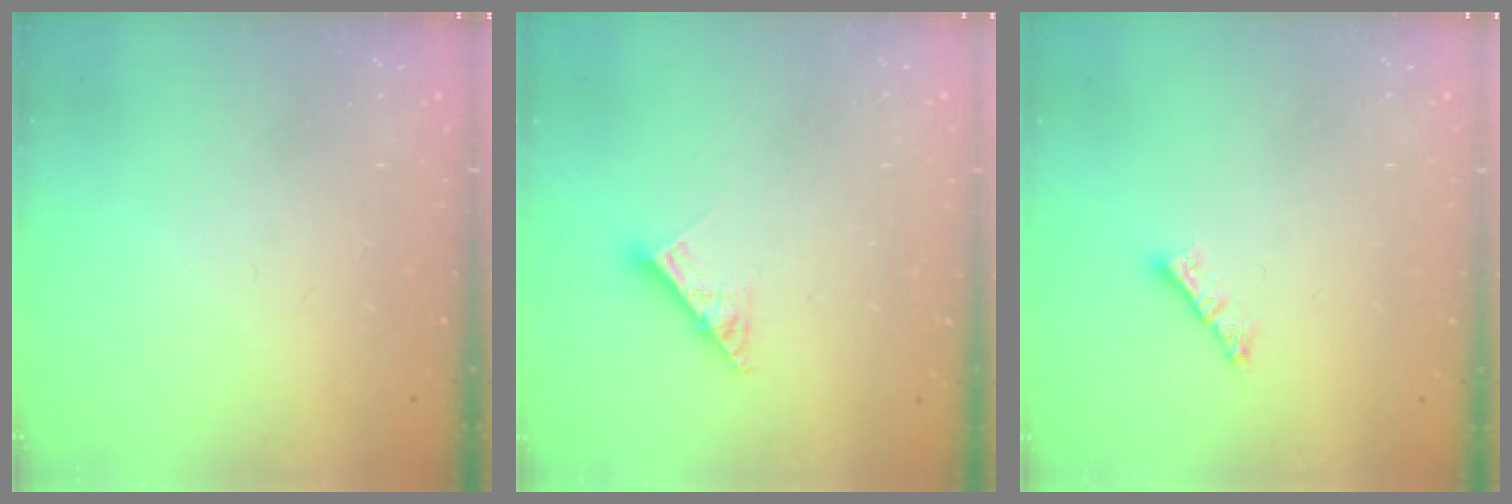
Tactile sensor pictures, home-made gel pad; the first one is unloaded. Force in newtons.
{"total": 8.2, "press": 8.1, "slide": 1.0}
{"total": 1.2, "press": 1.2, "slide": 0.3}